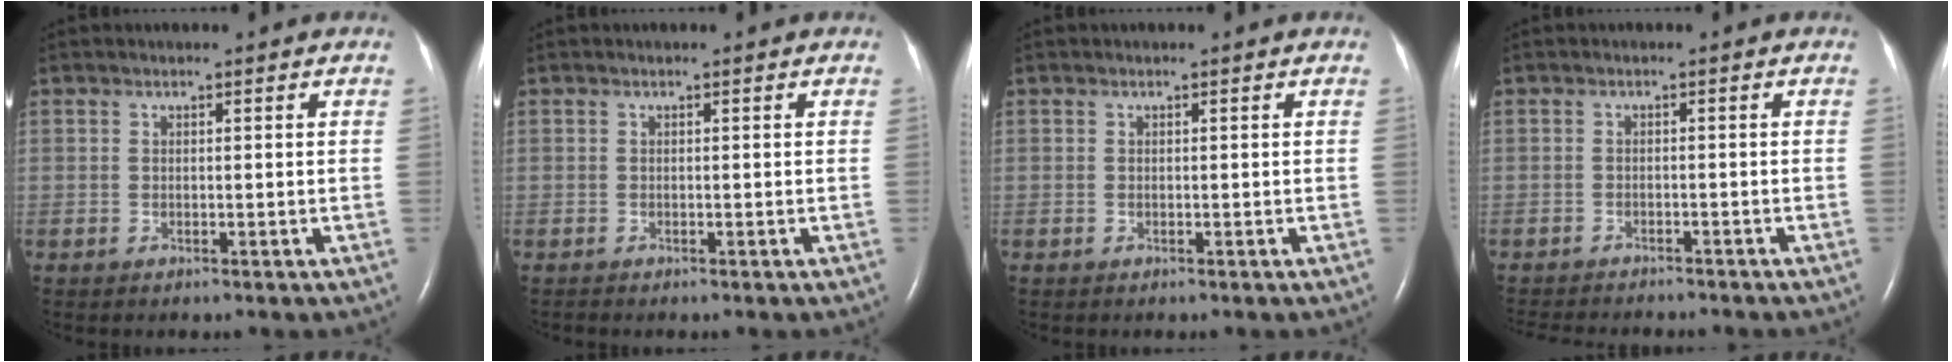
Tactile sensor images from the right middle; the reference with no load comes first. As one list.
[{"total": 0.0}, {"total": 0.0}, {"total": 10.6, "force": [-9.6, 2.0, 4.0], "torque": [-0.058, -0.014, -0.123]}]